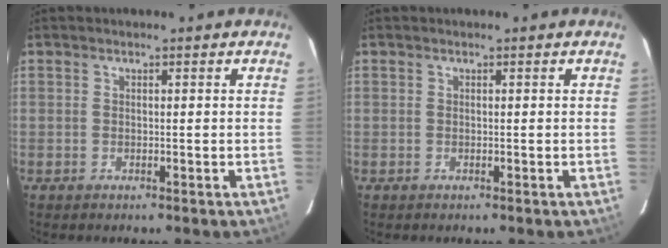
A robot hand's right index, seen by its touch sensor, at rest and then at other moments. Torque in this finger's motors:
{"motor_torque": [0.01, -0.01, 0.01, 0.00]}